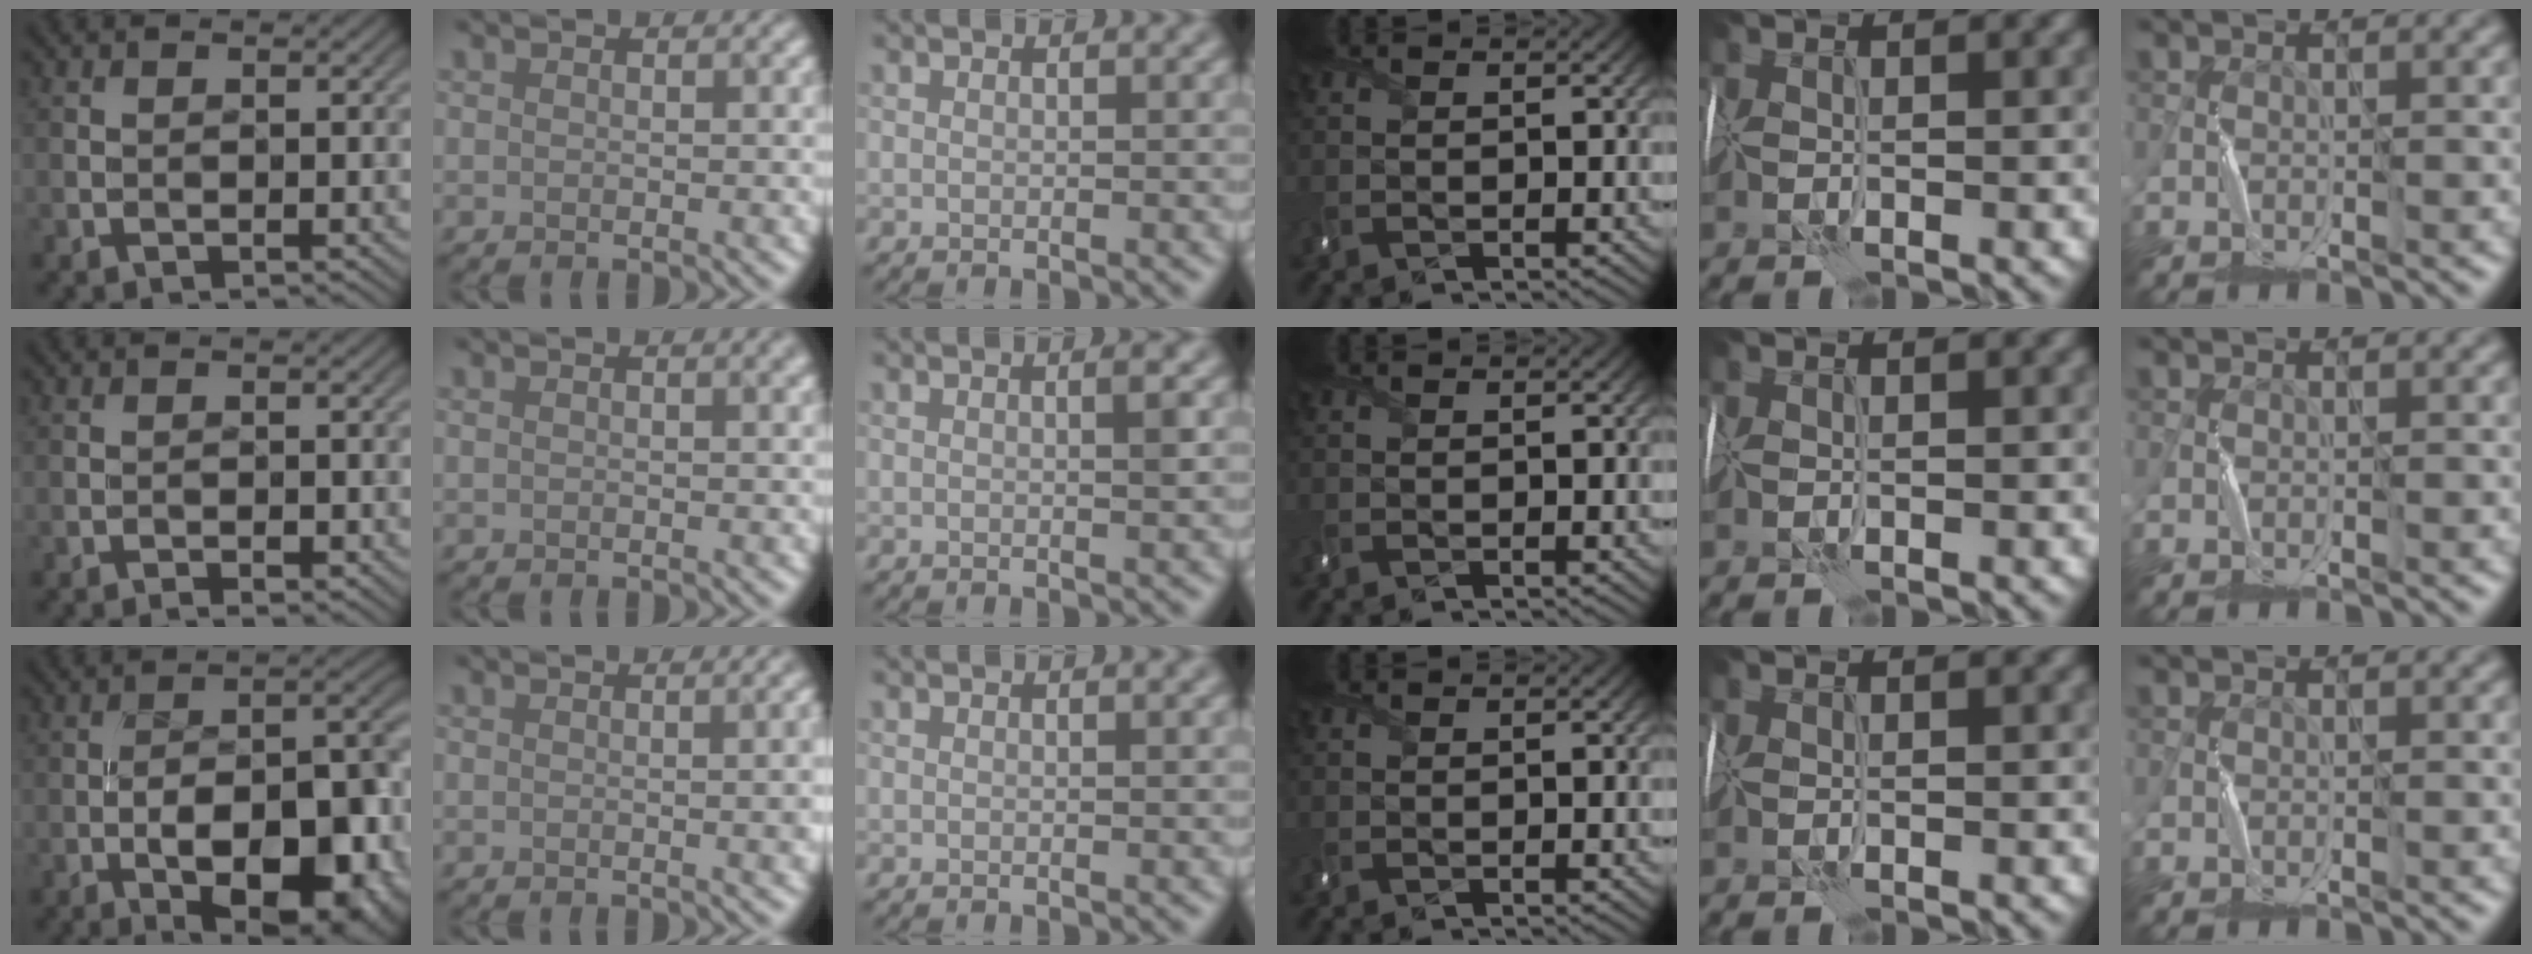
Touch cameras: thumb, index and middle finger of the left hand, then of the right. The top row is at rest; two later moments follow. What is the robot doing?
{"motion": "wrap", "object": "sponge"}